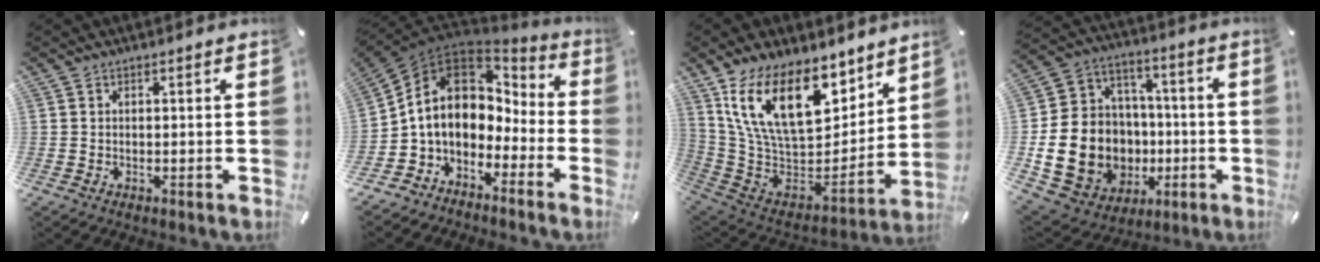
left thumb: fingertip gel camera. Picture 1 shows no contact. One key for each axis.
{"total": 10.8, "fx": 0.4, "fy": 8.8, "fz": 6.2, "tx": -0.145, "ty": -0.006, "tz": 0.001}
{"total": 22.1, "fx": 11.7, "fy": 12.4, "fz": 14.1, "tx": -0.257, "ty": -0.081, "tz": 0.209}
{"total": 21.1, "fx": -4.2, "fy": 17.8, "fz": 10.7, "tx": -0.207, "ty": 0.010, "tz": -0.039}